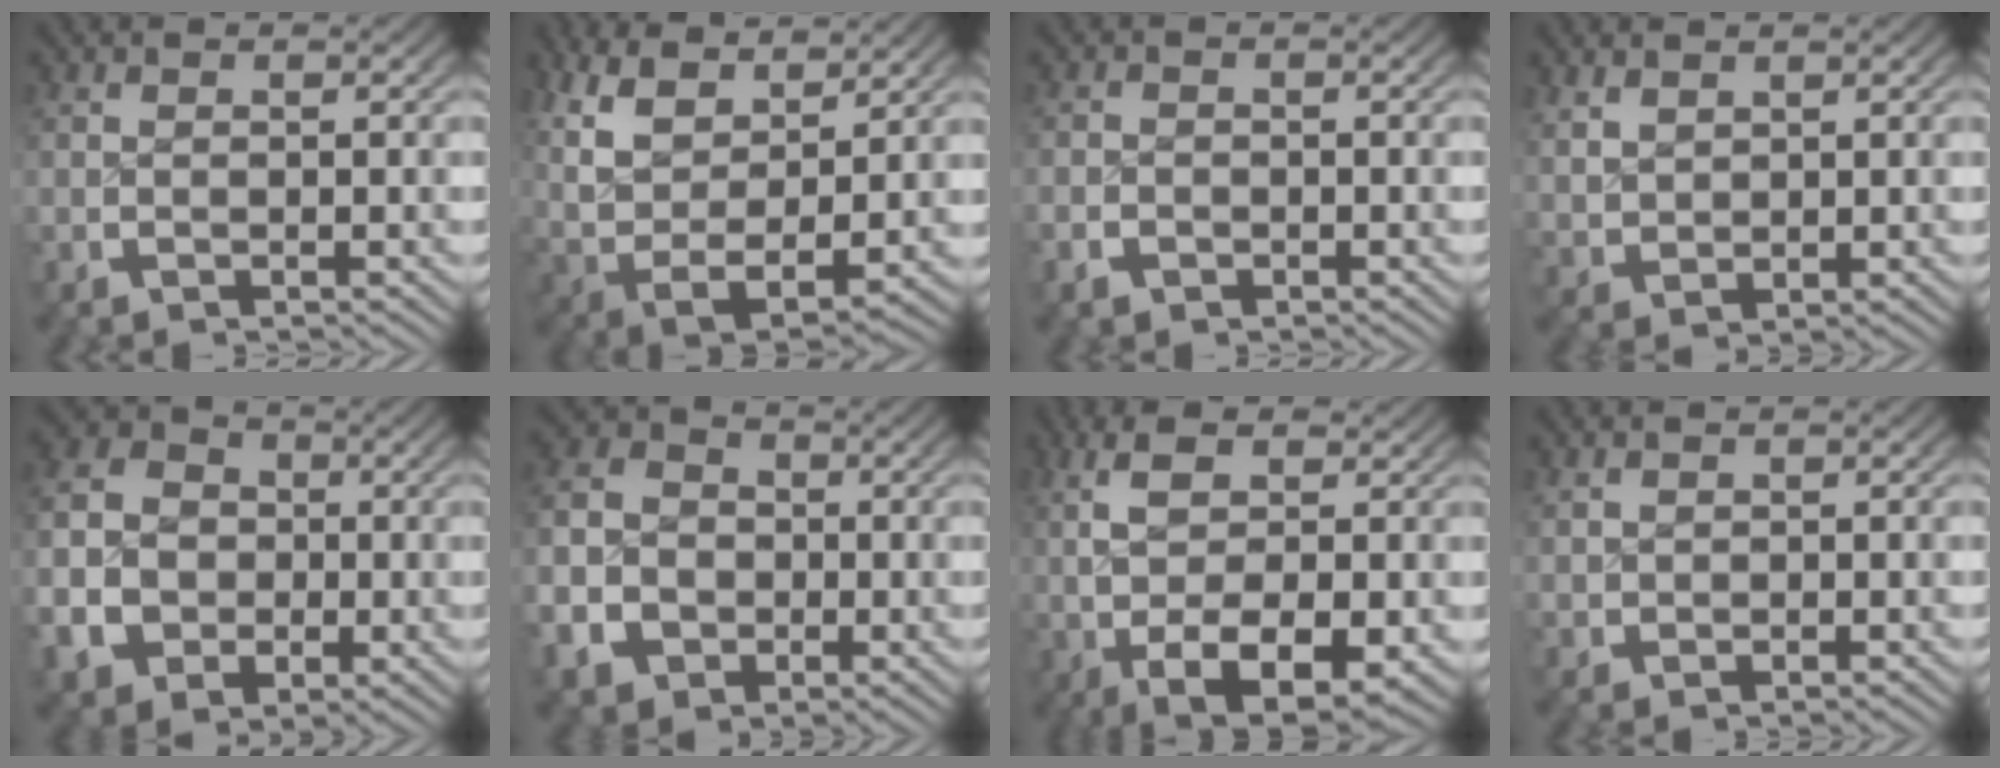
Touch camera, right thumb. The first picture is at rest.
{"total": 11.1, "force": [1.1, 7.6, 8.0], "torque": [-0.206, -0.056, 0.049]}
{"total": 1.7, "force": [-1.1, 1.3, 0.3], "torque": [-0.004, -0.004, -0.021]}
{"total": 2.1, "force": [1.5, 1.1, 0.8], "torque": [-0.016, -0.001, 0.041]}
{"total": 11.4, "force": [-0.5, 9.7, 6.0], "torque": [-0.143, -0.029, -0.008]}
{"total": 11.1, "force": [-1.4, 9.6, 5.4], "torque": [-0.132, -0.036, -0.020]}
{"total": 10.3, "force": [-0.8, 5.8, 8.4], "torque": [-0.178, -0.041, 0.014]}
{"total": 1.3, "force": [0.8, 0.9, 0.4], "torque": [-0.008, -0.001, 0.022]}